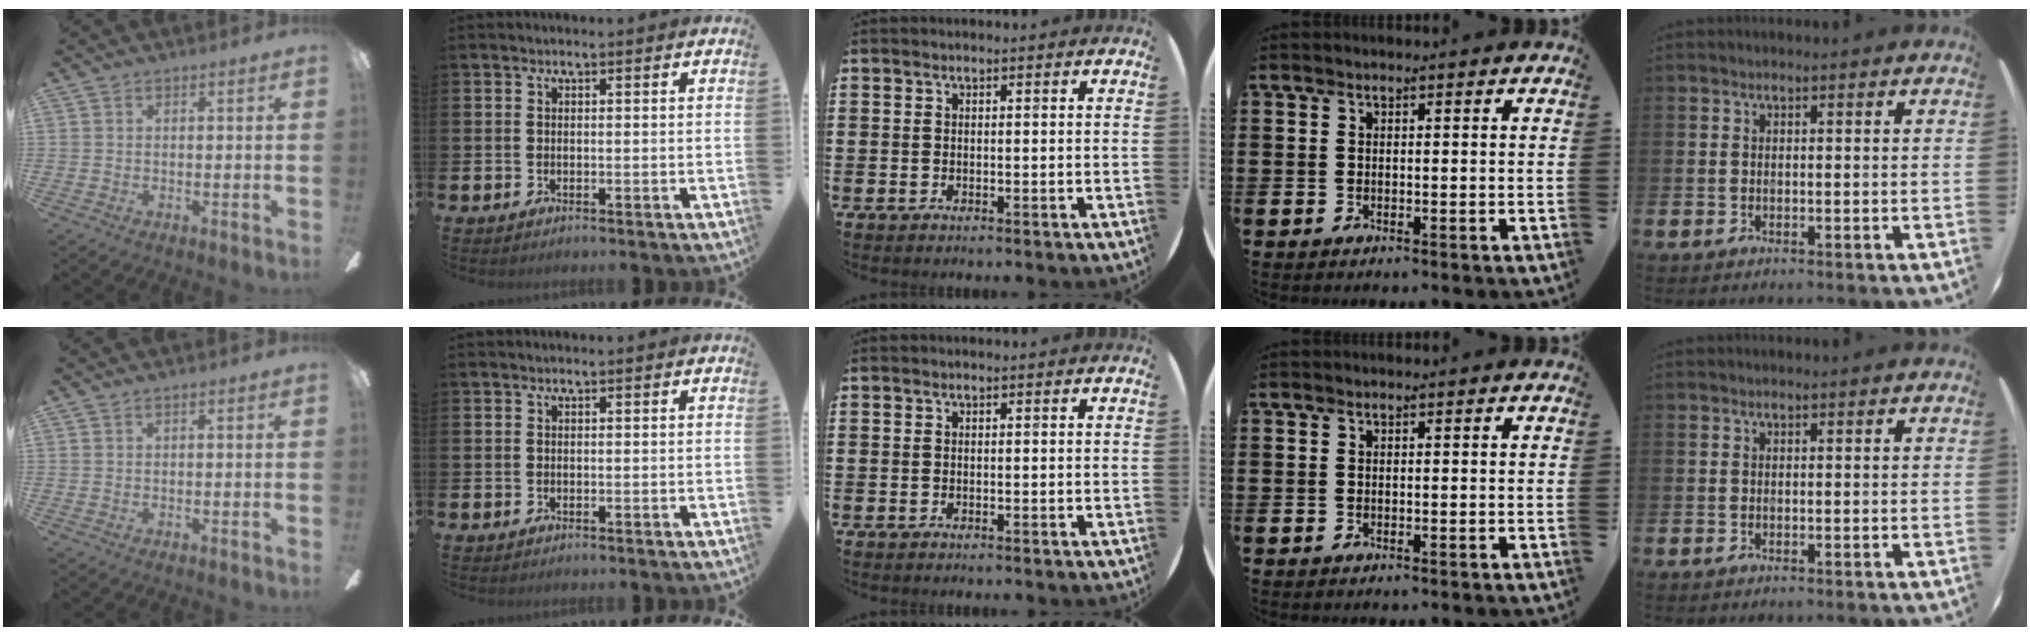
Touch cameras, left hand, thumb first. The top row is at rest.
{}